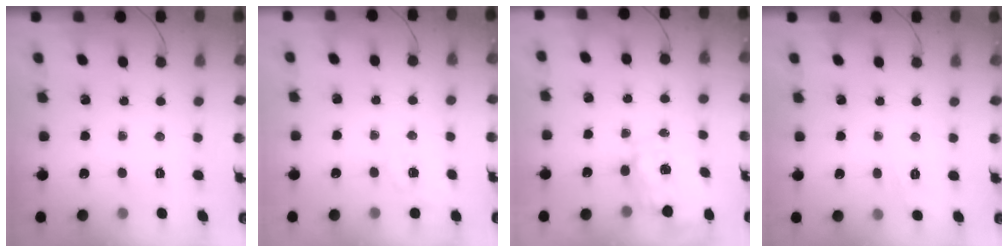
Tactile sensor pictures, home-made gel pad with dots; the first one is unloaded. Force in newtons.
{"total": 2.5, "press": 1.8, "slide": 1.7}
{"total": 2.9, "press": 2.7, "slide": 0.9}
{"total": 9.1, "press": 8.8, "slide": 2.0}